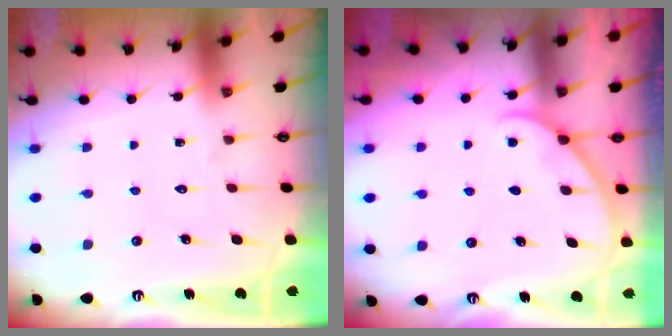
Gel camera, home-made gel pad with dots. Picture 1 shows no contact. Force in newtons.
{"total": 3.5, "press": 3.5, "slide": 0.4}